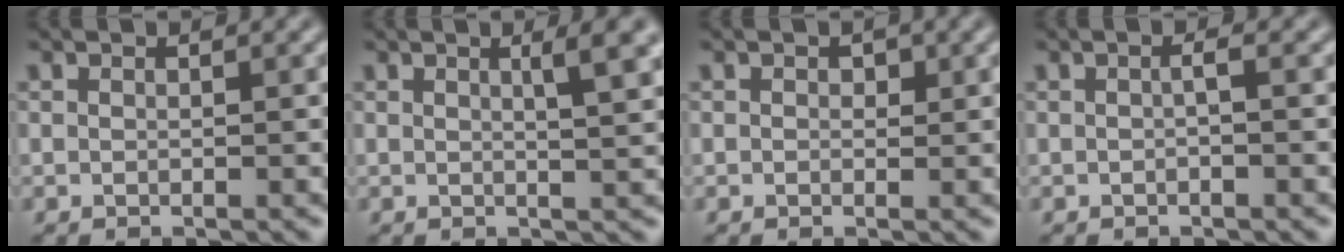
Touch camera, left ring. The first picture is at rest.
{"total": 3.4, "force": [1.2, 0.9, 3.0], "torque": [-0.028, 0.005, 0.015]}
{"total": 0.7, "force": [0.2, 0.6, 0.4], "torque": [-0.003, -0.003, 0.000]}
{"total": 0.8, "force": [-0.1, 0.1, 0.8], "torque": [-0.015, 0.002, -0.002]}